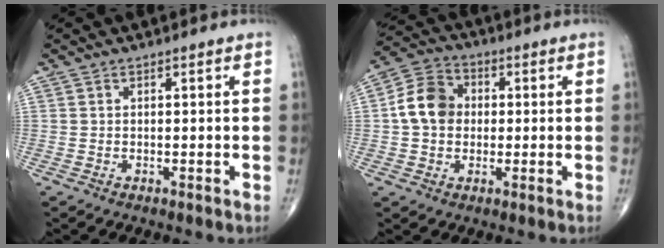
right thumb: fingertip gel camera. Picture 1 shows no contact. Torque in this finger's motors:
{"motor_torque": [0.63, 1.15, 0.30, -0.37, 0.24]}